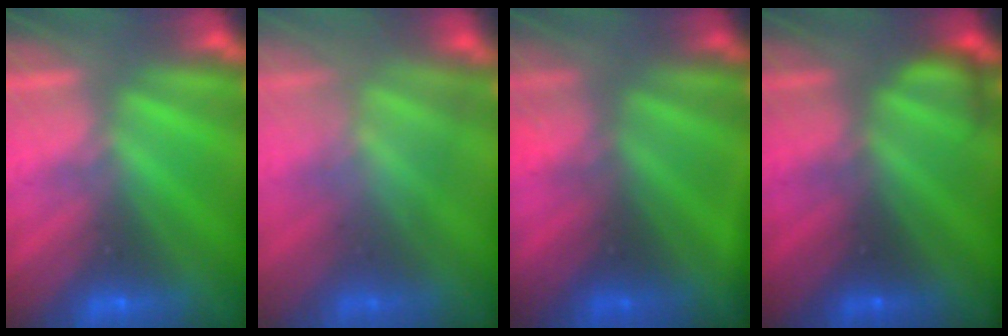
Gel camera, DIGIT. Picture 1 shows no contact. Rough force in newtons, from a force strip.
{"total": 3.5}
{"total": 6.4}
{"total": 2.3}